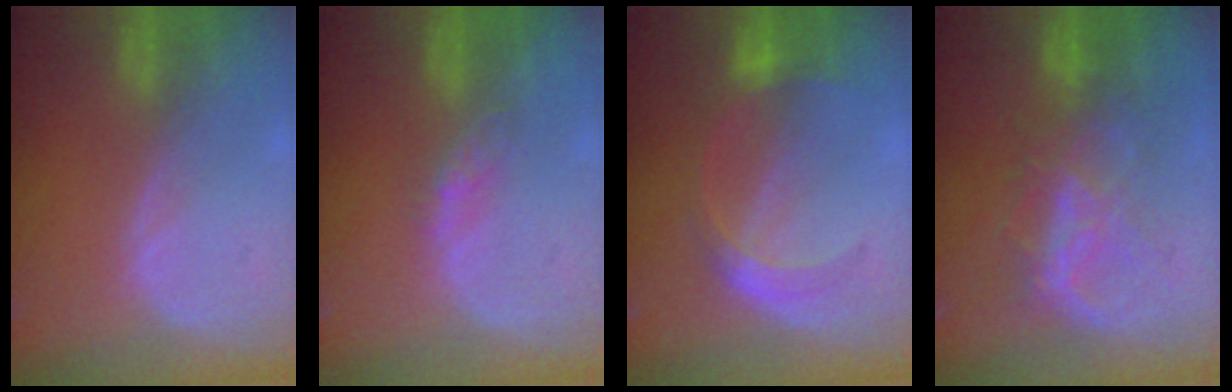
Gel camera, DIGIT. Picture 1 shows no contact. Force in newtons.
{"total": 2.6, "press": 2.3, "slide": 1.3}
{"total": 5.6, "press": 5.3, "slide": 1.9}
{"total": 6.4, "press": 6.4, "slide": 0.8}